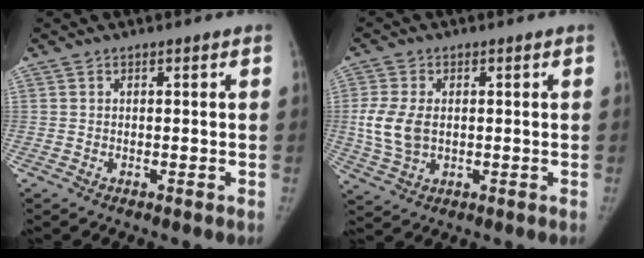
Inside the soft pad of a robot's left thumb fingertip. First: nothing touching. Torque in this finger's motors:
{"motor_torque": [0.17, 0.19, 0.94, 0.14, 0.27]}